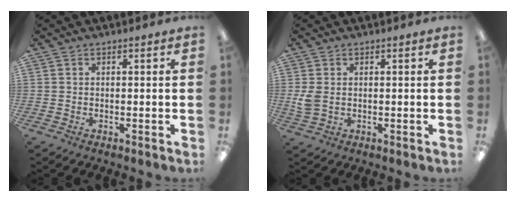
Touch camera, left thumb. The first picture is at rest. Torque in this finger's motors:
{"motor_torque": [-0.06, 0.09, 0.08, -0.08, 0.01]}